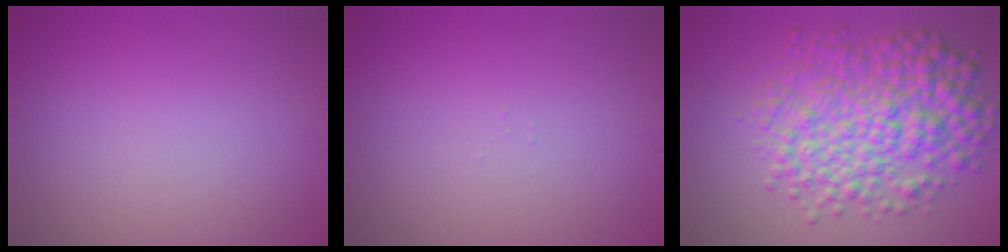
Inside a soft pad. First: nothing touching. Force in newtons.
{"total": 0.0}
{"total": 7.9, "press": 7.9, "slide": 0.1}